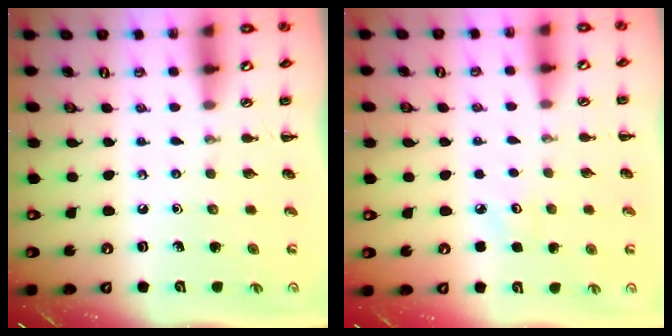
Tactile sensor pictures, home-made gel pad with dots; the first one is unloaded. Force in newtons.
{"total": 2.8, "press": 2.7, "slide": 0.8}